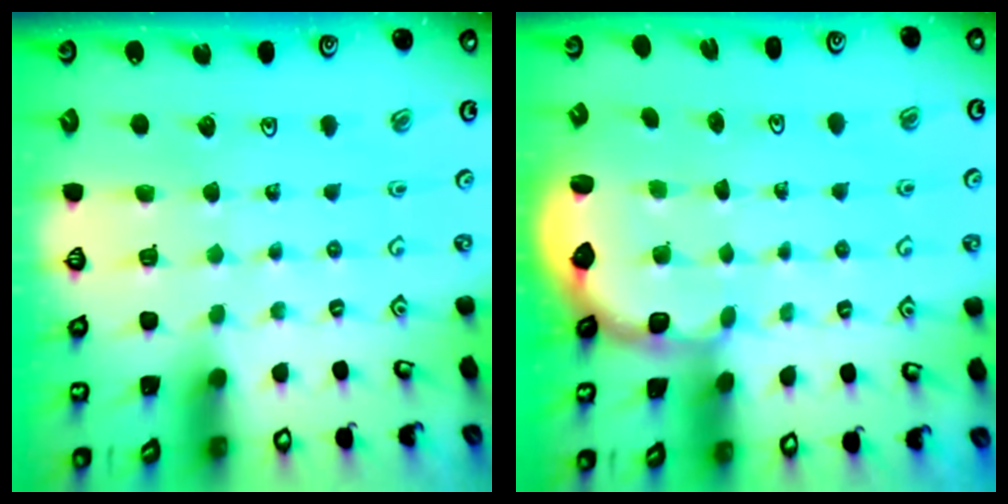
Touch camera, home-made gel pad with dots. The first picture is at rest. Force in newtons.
{"total": 2.7, "press": 2.1, "slide": 1.8}